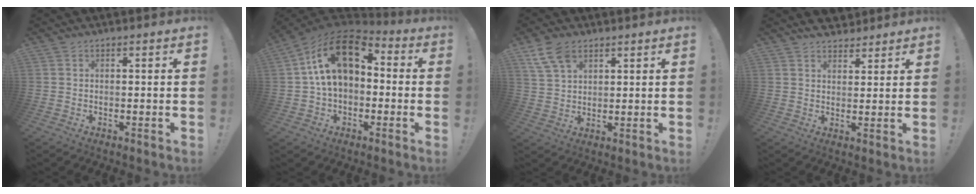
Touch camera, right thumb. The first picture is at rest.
{"total": 18.2, "force": [4.7, 11.1, 13.6], "torque": [-0.238, 0.000, 0.086]}
{"total": 8.2, "force": [5.0, 4.5, 4.6], "torque": [-0.088, -0.011, 0.100]}
{"total": 3.6, "force": [3.0, 1.9, 0.3], "torque": [-0.003, -0.020, 0.057]}